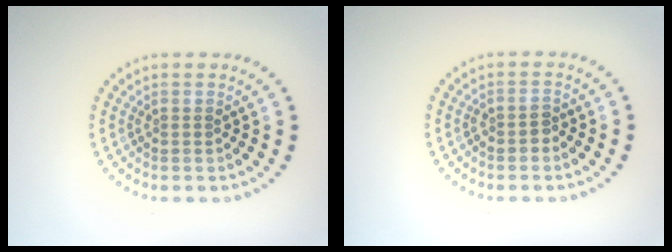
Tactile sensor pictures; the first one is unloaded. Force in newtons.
{"total": 1.1, "press": 1.0, "slide": 0.5}